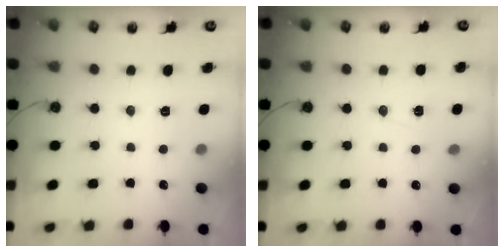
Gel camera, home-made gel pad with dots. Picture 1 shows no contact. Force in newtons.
{"total": 3.7, "press": 3.5, "slide": 1.2}